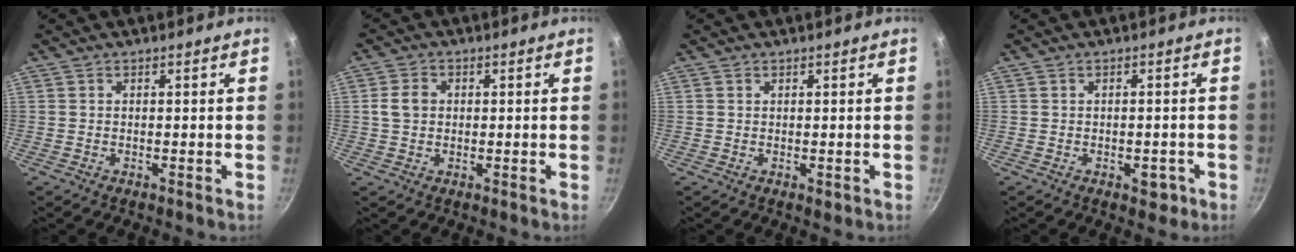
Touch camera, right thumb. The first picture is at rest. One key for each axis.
{"total": 4.0, "fx": 0.4, "fy": 3.2, "fz": 2.3, "tx": -0.032, "ty": 0.007, "tz": 0.002}
{"total": 1.0, "fx": 0.2, "fy": 0.7, "fz": 0.6, "tx": -0.005, "ty": -0.001, "tz": 0.004}
{"total": 3.0, "fx": -1.3, "fy": 1.9, "fz": 2.0, "tx": -0.010, "ty": 0.014, "tz": -0.008}